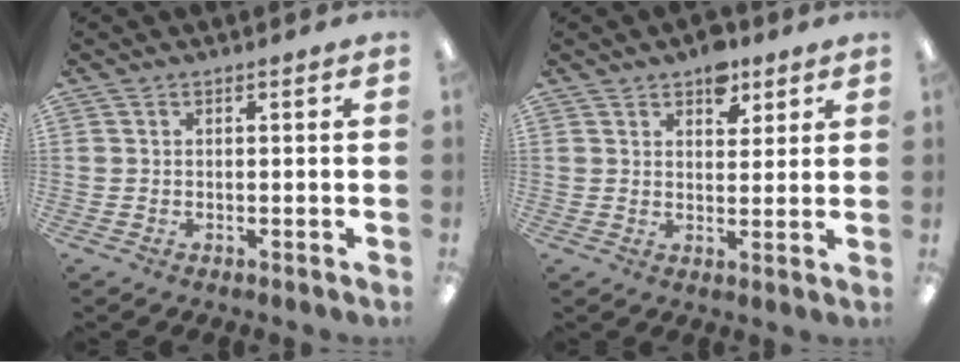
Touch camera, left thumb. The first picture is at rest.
{"total": 6.3, "force": [4.2, 3.7, 2.9], "torque": [-0.022, -0.019, 0.069]}